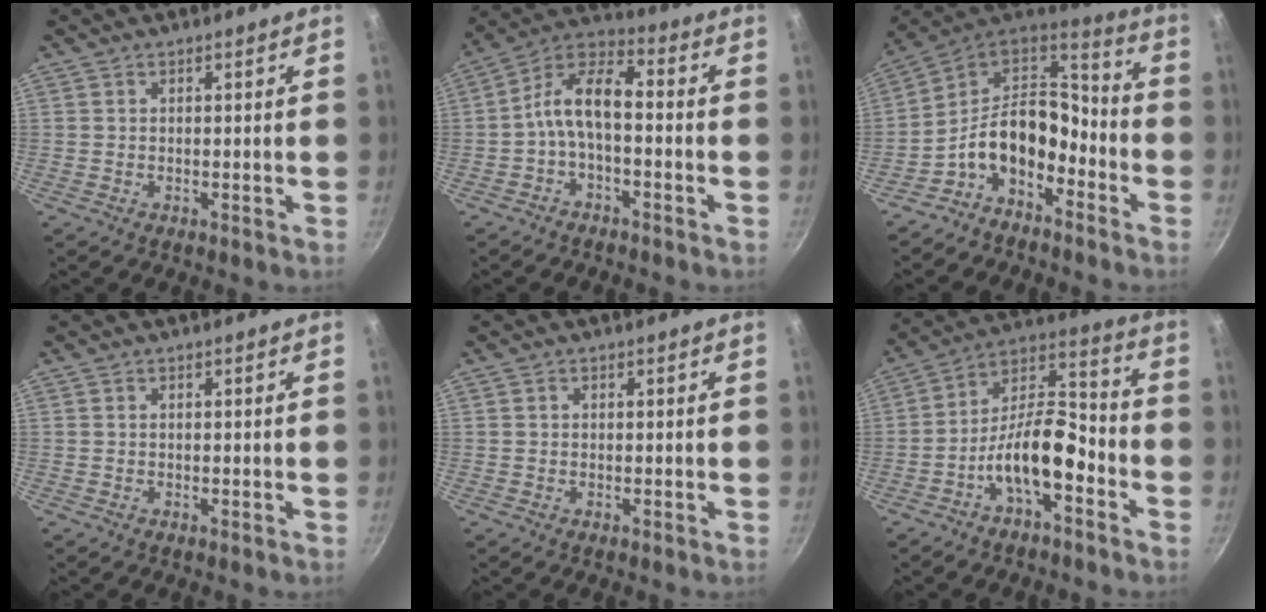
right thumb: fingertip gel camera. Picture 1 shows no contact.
{"total": 9.7, "force": [-1.3, 4.9, 8.3], "torque": [-0.148, 0.046, -0.036]}
{"total": 13.0, "force": [-5.6, 7.8, 8.7], "torque": [-0.115, 0.095, -0.109]}
{"total": 0.0}
{"total": 0.0}
{"total": 13.4, "force": [-5.3, 5.7, 11.0], "torque": [-0.186, 0.070, -0.097]}